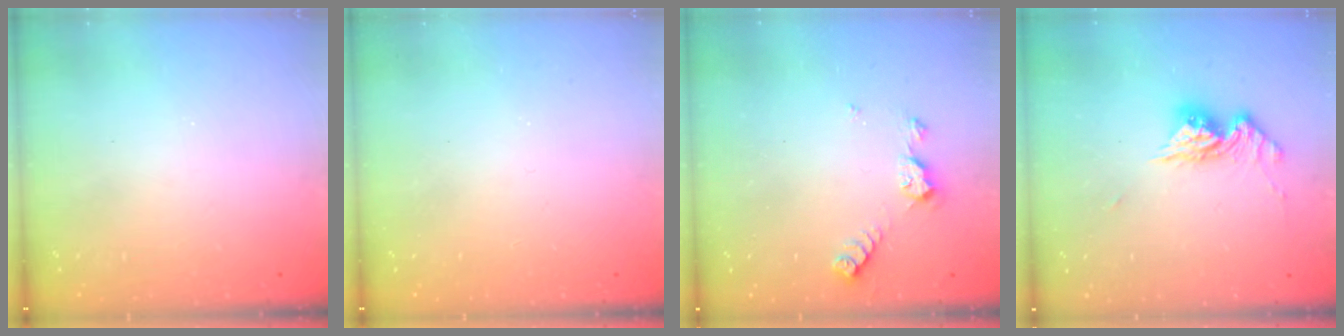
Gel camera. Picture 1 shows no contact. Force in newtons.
{"total": 0.0}
{"total": 5.5, "press": 5.4, "slide": 0.6}
{"total": 10.3, "press": 10.3, "slide": 1.0}